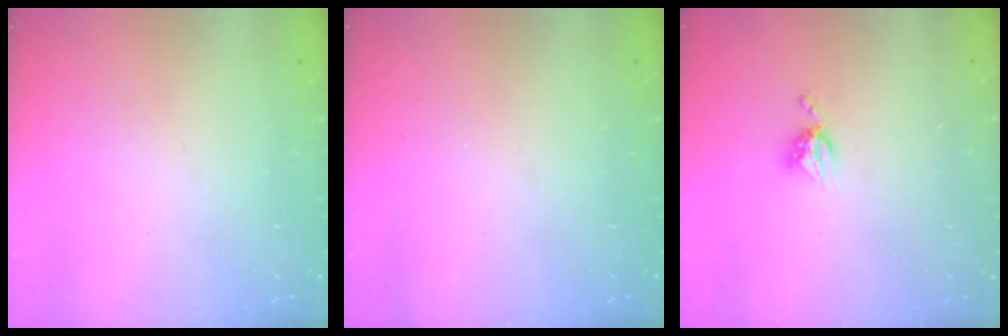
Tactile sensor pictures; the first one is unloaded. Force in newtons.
{"total": 0.0}
{"total": 5.1, "press": 5.1, "slide": 0.5}